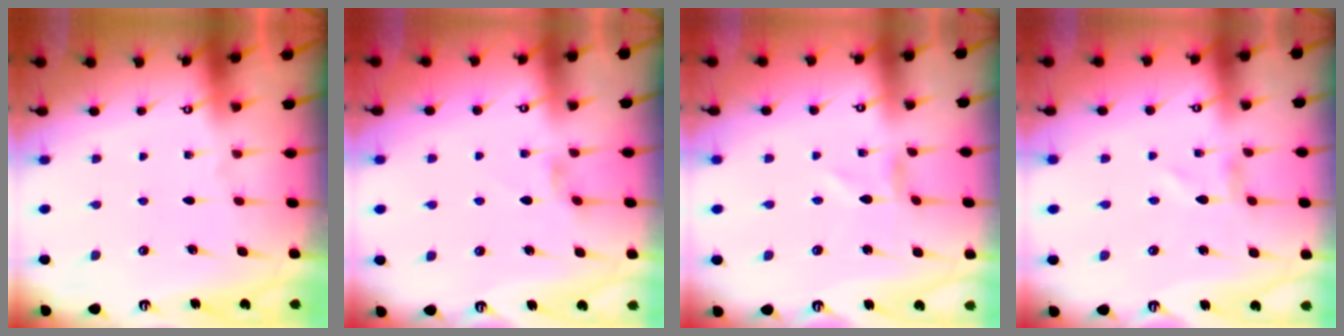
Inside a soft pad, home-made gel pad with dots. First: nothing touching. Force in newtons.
{"total": 1.4, "press": 1.3, "slide": 0.3}
{"total": 1.1, "press": 1.1, "slide": 0.1}
{"total": 0.7, "press": 0.7, "slide": 0.1}